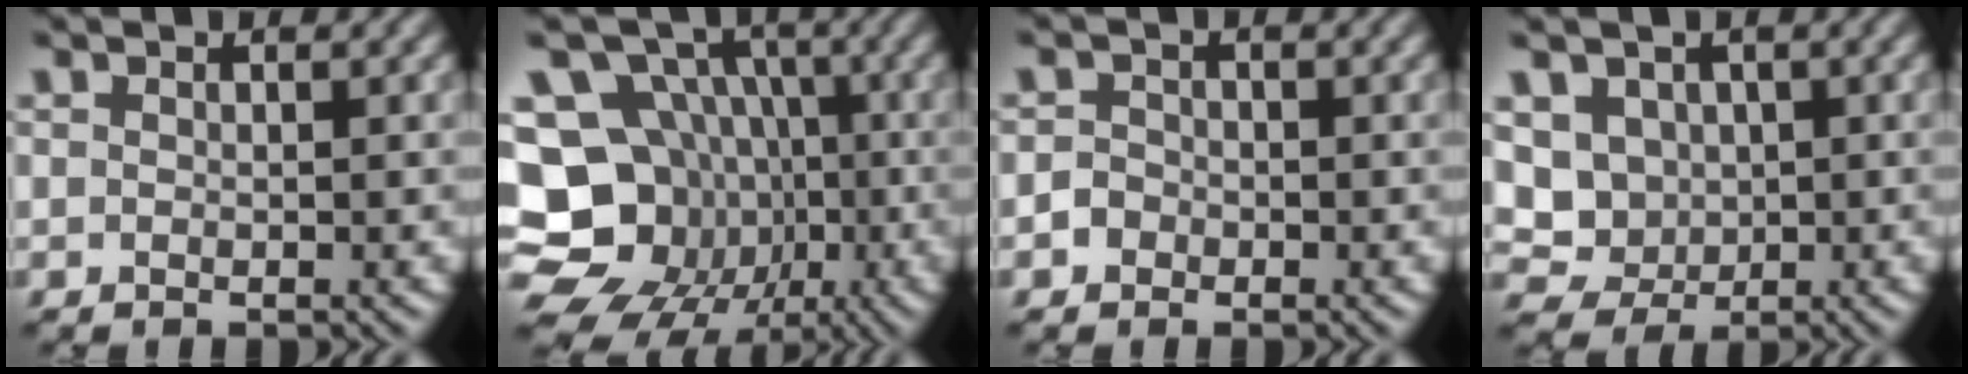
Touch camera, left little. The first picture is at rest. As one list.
[{"total": 16.8, "force": [-4.9, 14.9, 5.9], "torque": [-0.131, -0.006, -0.091]}, {"total": 1.8, "force": [-0.8, 1.6, 0.4], "torque": [0.014, 0.011, -0.026]}, {"total": 4.5, "force": [0.5, 4.1, 1.8], "torque": [-0.021, 0.005, -0.010]}]